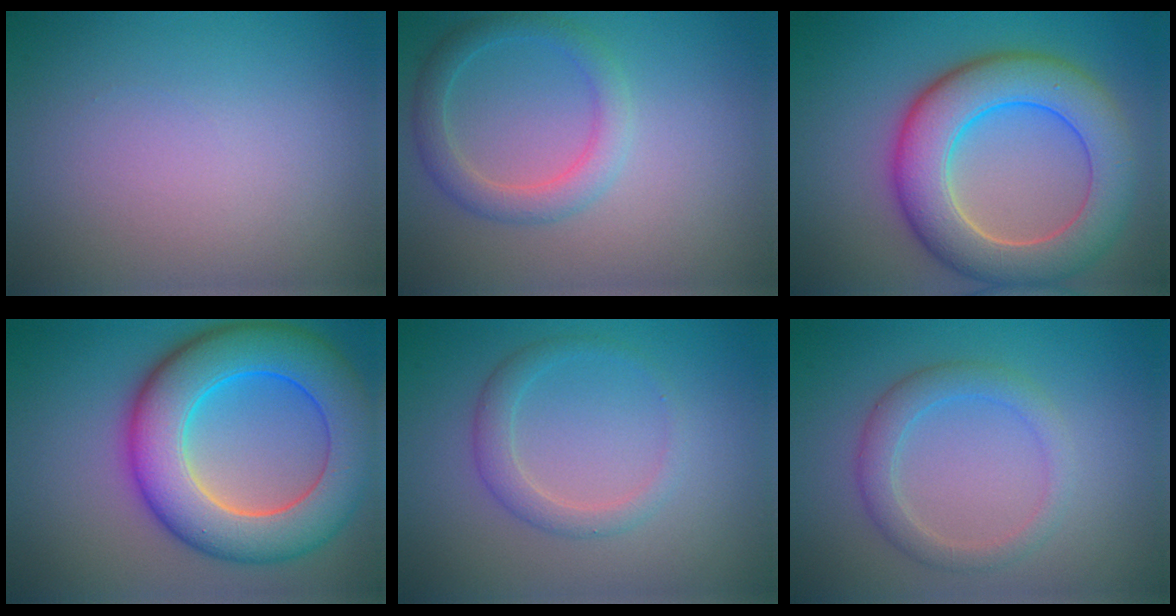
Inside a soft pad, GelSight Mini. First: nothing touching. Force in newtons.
{"total": 2.8, "press": 2.8, "slide": 0.0}
{"total": 8.8, "press": 8.8, "slide": 0.7}
{"total": 10.9, "press": 10.9, "slide": 0.3}
{"total": 2.1, "press": 2.1, "slide": 0.1}
{"total": 2.8, "press": 2.8, "slide": 0.1}